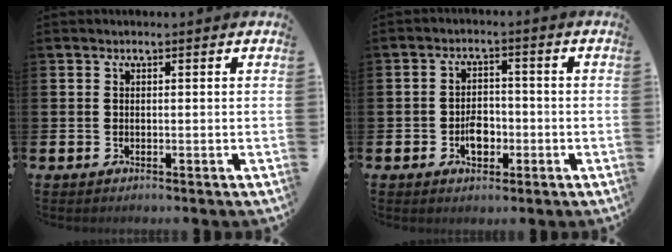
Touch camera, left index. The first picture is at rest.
{"total": 3.7, "force": [-1.3, 2.5, 2.5], "torque": [-0.047, 0.005, -0.024]}